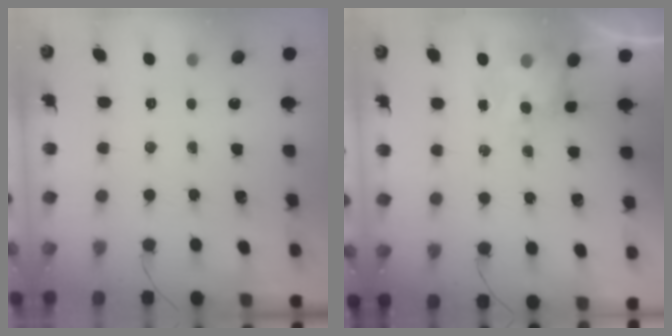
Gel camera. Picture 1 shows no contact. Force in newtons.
{"total": 6.2, "press": 6.1, "slide": 1.4}